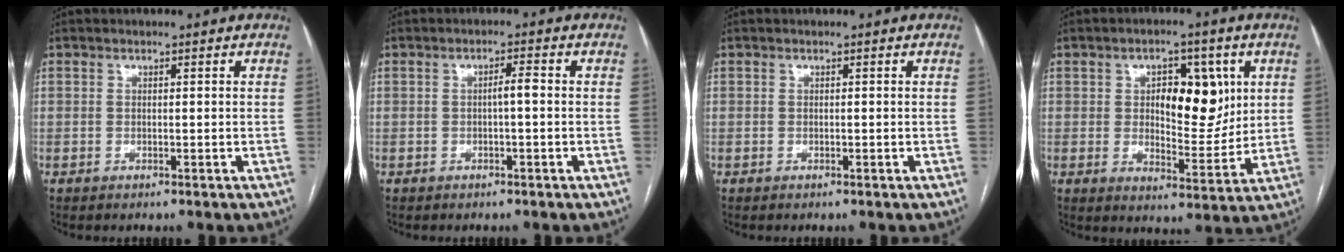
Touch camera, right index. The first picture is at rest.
{"total": 1.9, "force": [-0.2, 0.2, 1.9], "torque": [-0.032, 0.004, -0.001]}
{"total": 0.0}
{"total": 9.7, "force": [2.6, 4.6, 8.2], "torque": [-0.112, 0.010, 0.045]}